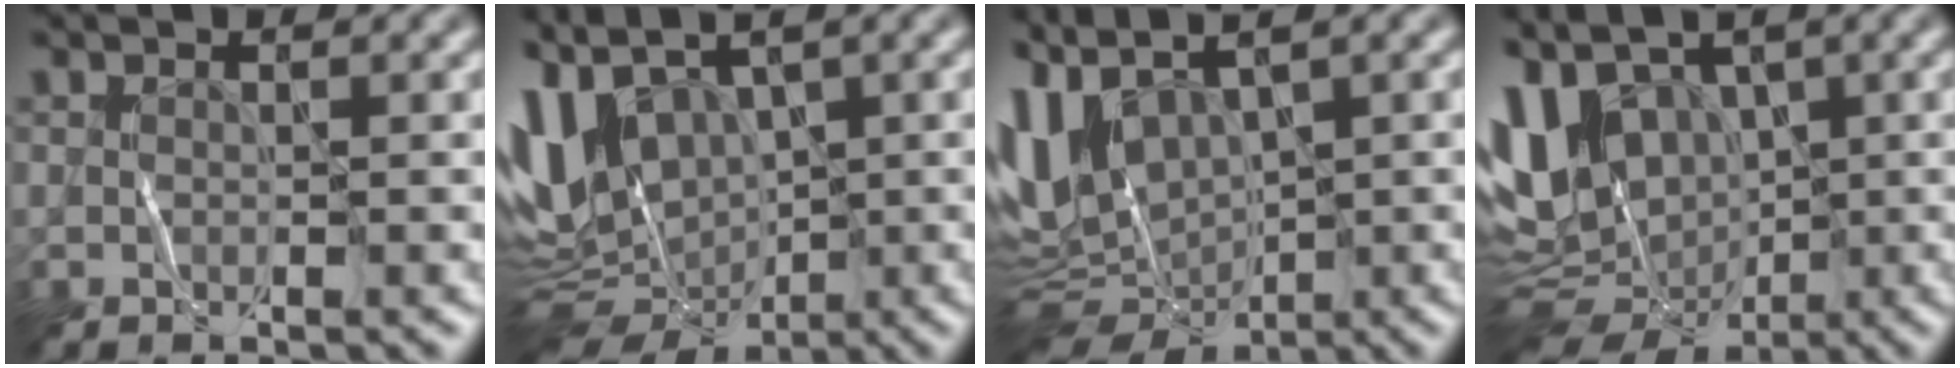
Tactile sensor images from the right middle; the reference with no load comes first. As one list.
[{"total": 11.1, "force": [1.6, 6.2, 9.0], "torque": [-0.182, 0.003, 0.042]}, {"total": 9.0, "force": [2.5, 3.9, 7.7], "torque": [-0.189, 0.000, 0.057]}, {"total": 13.5, "force": [0.4, 9.1, 10.0], "torque": [-0.197, 0.012, 0.032]}]